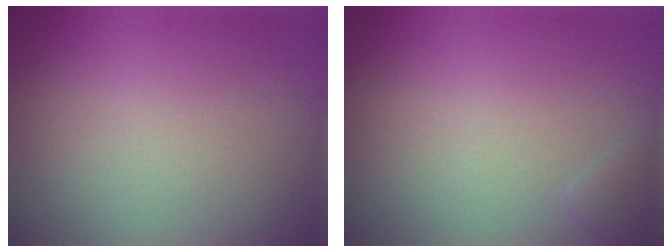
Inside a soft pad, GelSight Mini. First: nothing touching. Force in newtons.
{"total": 0.8, "press": 0.8, "slide": 0.0}